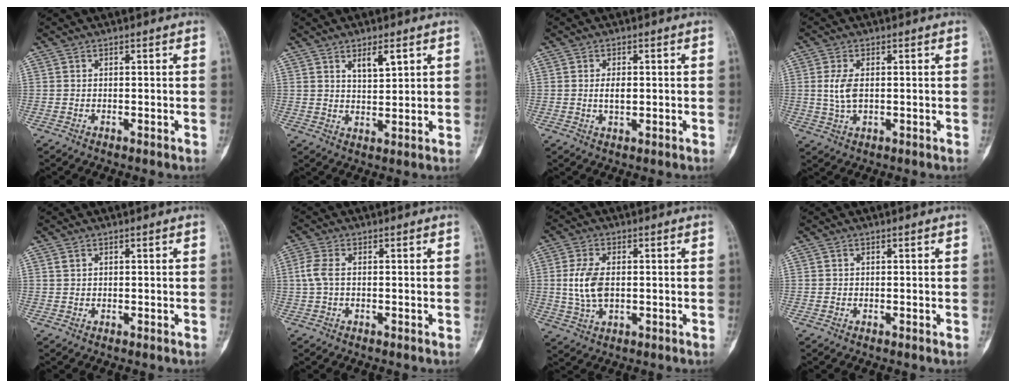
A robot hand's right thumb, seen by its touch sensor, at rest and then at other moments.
{"total": 4.4, "force": [2.4, 1.6, 3.3], "torque": [-0.048, -0.019, 0.042]}
{"total": 2.9, "force": [0.1, 1.6, 2.5], "torque": [-0.037, -0.001, 0.003]}
{"total": 4.6, "force": [0.3, 2.4, 3.9], "torque": [-0.082, -0.003, 0.007]}
{"total": 0.5, "force": [0.3, 0.3, 0.2], "torque": [-0.003, 0.005, 0.007]}
{"total": 3.3, "force": [0.0, 1.6, 2.8], "torque": [-0.076, 0.004, -0.005]}
{"total": 7.2, "force": [0.2, 4.1, 5.9], "torque": [-0.125, -0.001, 0.006]}
{"total": 0.0}